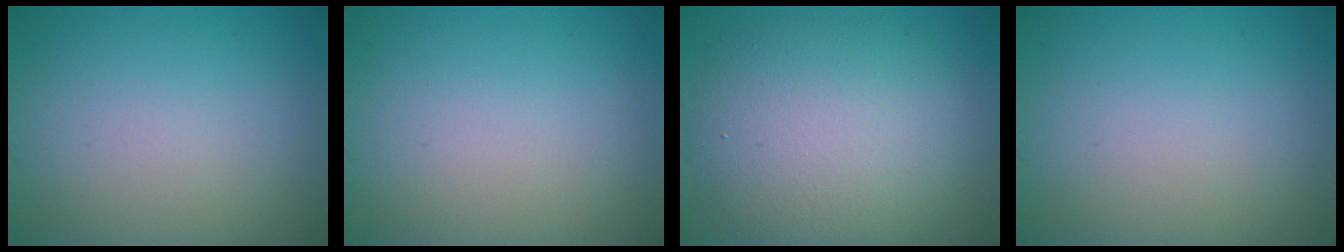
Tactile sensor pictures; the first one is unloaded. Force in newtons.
{"total": 0.0}
{"total": 8.7, "press": 8.7, "slide": 0.6}
{"total": 0.0}